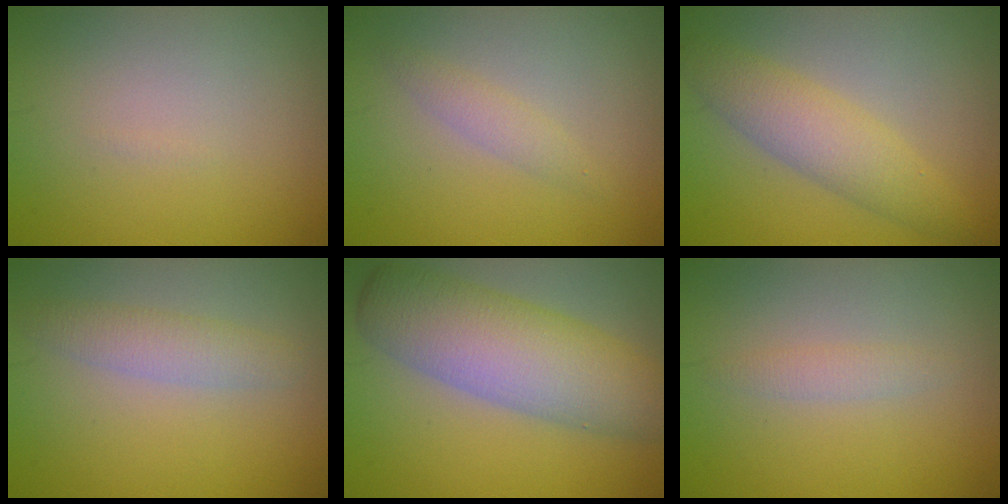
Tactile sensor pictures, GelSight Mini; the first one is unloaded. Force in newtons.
{"total": 1.3, "press": 1.3, "slide": 0.0}
{"total": 4.1, "press": 4.1, "slide": 0.1}
{"total": 2.5, "press": 2.5, "slide": 0.1}
{"total": 8.3, "press": 8.3, "slide": 0.2}
{"total": 1.2, "press": 1.2, "slide": 0.0}